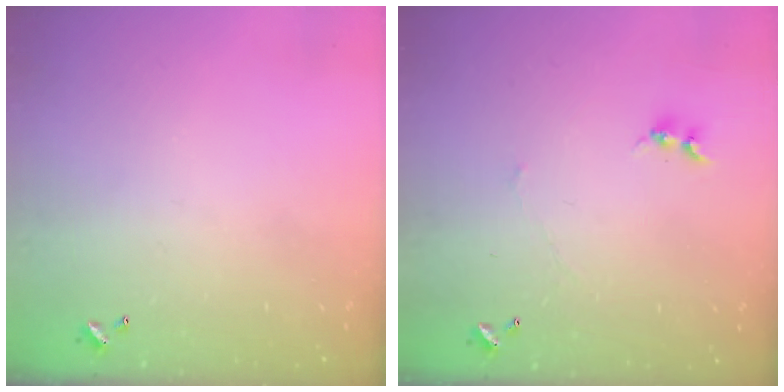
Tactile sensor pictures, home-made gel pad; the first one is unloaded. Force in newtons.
{"total": 1.4, "press": 1.3, "slide": 0.4}